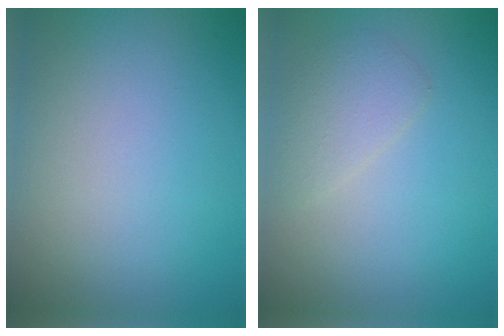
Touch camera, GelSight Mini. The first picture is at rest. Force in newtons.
{"total": 1.7, "press": 1.7, "slide": 0.1}